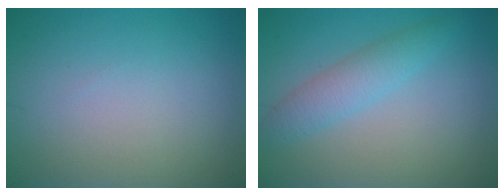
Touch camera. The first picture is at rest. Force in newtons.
{"total": 2.9, "press": 2.9, "slide": 0.1}